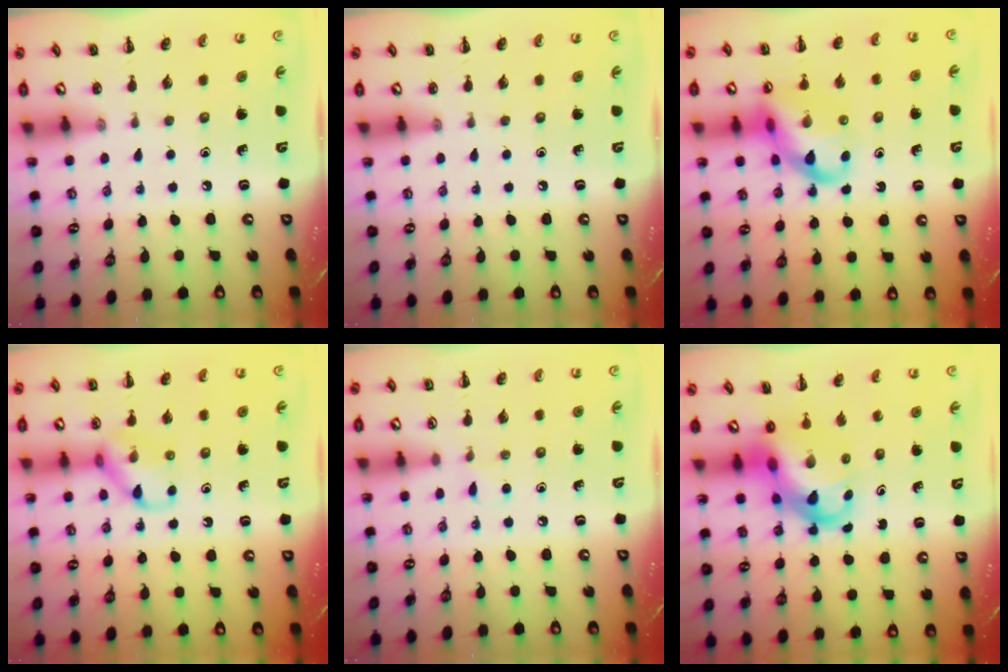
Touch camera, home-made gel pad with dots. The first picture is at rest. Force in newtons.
{"total": 0.0}
{"total": 14.5, "press": 14.4, "slide": 2.3}
{"total": 10.4, "press": 10.3, "slide": 0.4}
{"total": 4.4, "press": 4.1, "slide": 1.6}
{"total": 9.1, "press": 8.7, "slide": 2.6}